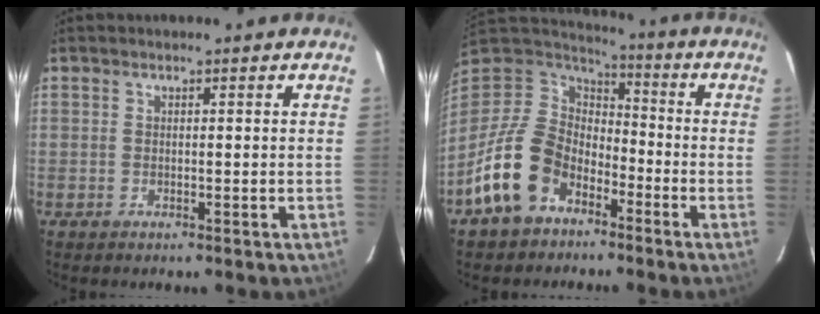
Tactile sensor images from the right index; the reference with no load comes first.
{"total": 15.3, "force": [-8.4, 10.6, 7.2], "torque": [-0.175, 0.012, -0.142]}